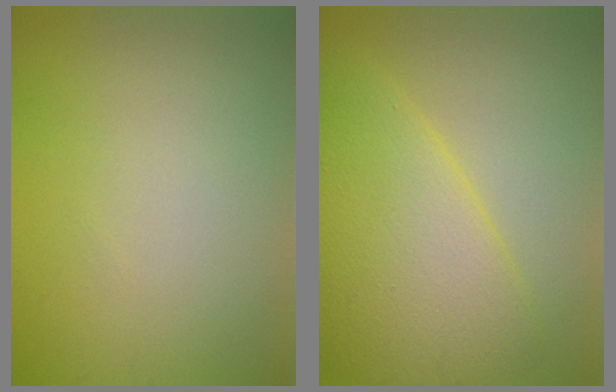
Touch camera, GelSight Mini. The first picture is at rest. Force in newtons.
{"total": 7.4, "press": 7.4, "slide": 0.4}